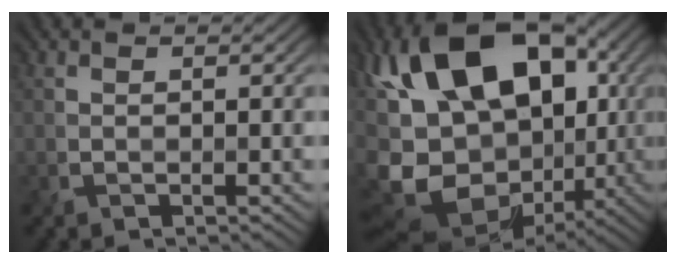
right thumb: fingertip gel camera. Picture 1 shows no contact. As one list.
[{"total": 19.9, "force": [-0.1, 13.6, 14.5], "torque": [-0.276, -0.001, 0.011]}]